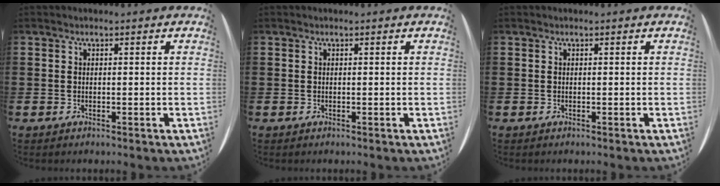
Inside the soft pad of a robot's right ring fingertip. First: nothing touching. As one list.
[{"total": 0.0}, {"total": 0.0}]